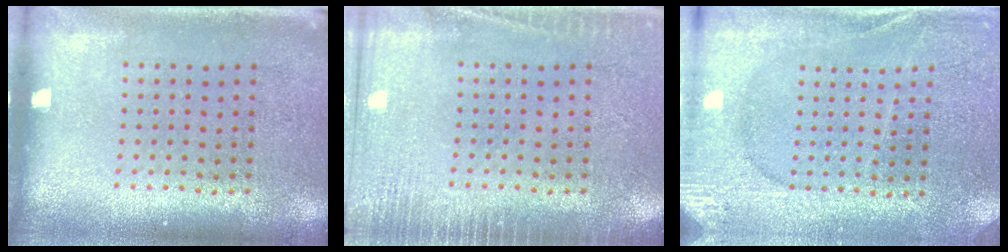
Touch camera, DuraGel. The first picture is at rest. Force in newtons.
{"total": 2.7, "press": 2.7, "slide": 0.5}
{"total": 2.7, "press": 2.7, "slide": 0.3}